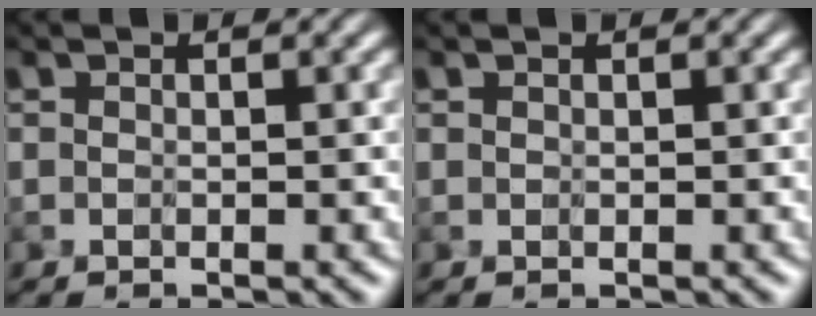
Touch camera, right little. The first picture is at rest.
{"total": 0.0}